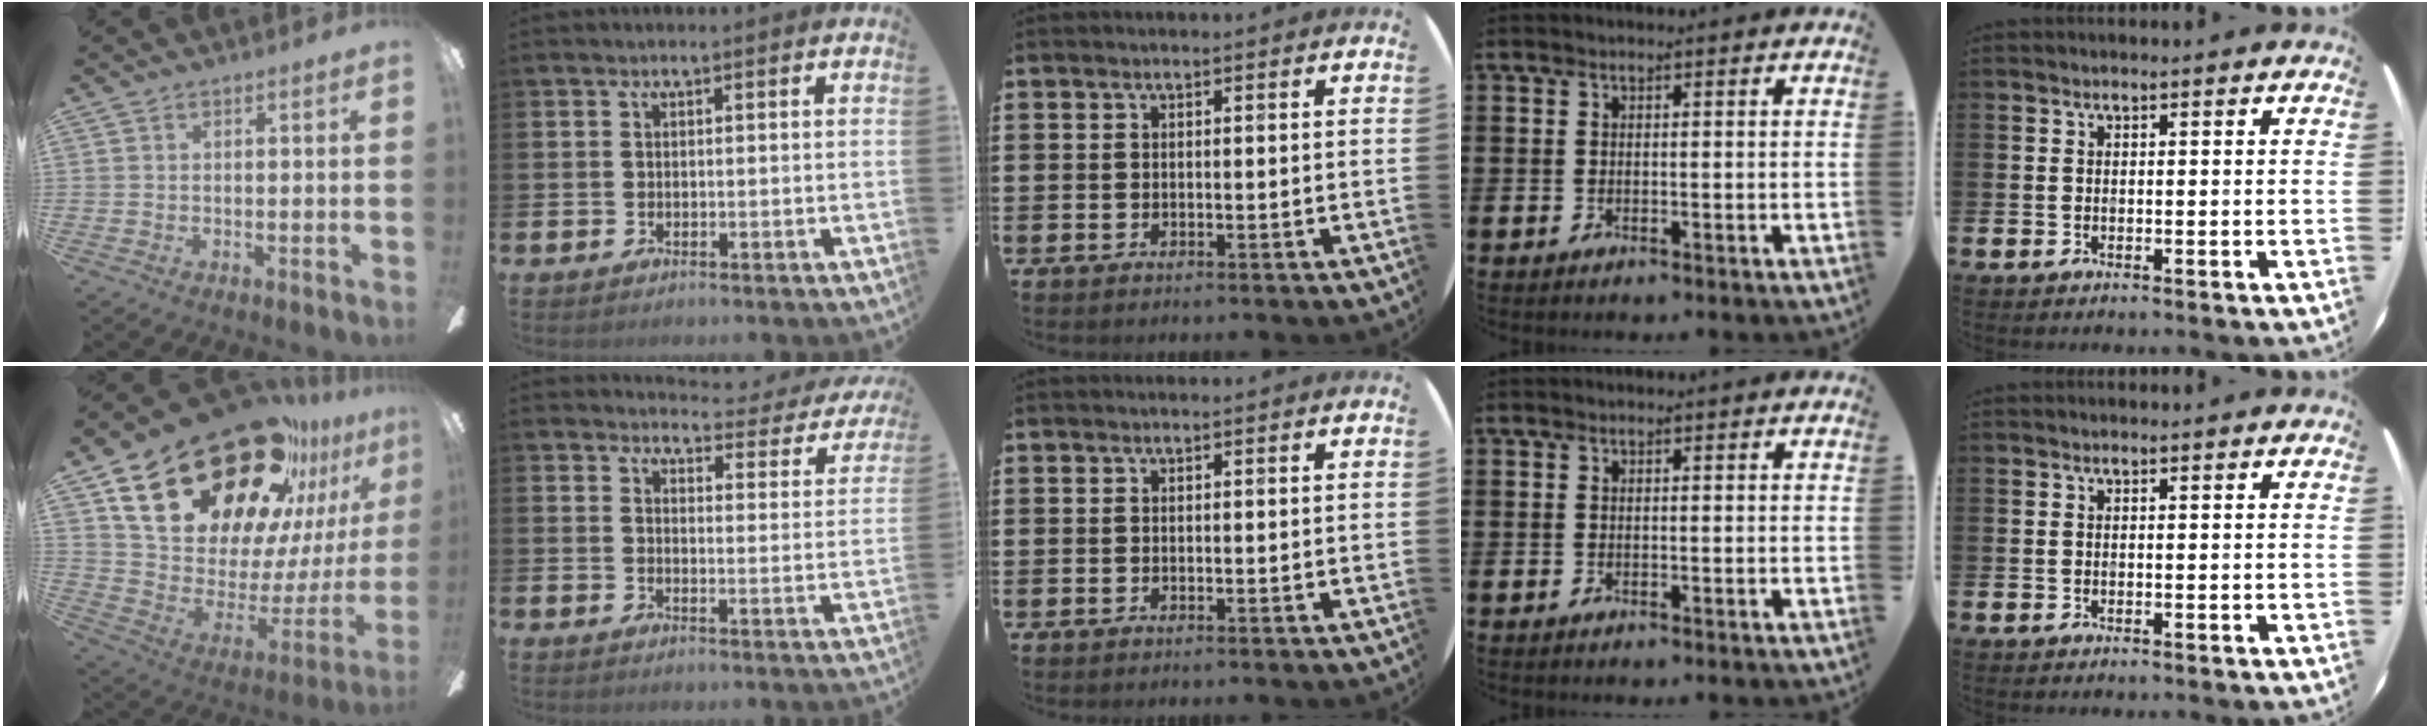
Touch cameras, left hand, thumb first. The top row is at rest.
{"thumb": {"total": 31.9, "force": [22.1, 15.2, 17.3], "torque": [-0.268, -0.139, 0.410]}, "index": {"total": 3.1, "force": [2.9, 0.8, 0.6], "torque": [-0.016, -0.031, 0.042]}}